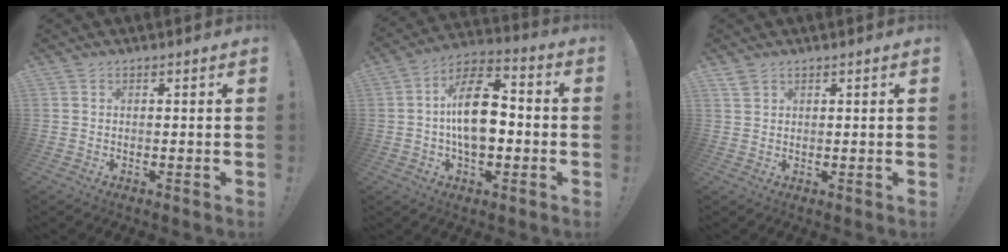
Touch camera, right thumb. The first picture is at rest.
{"total": 16.6, "force": [-1.1, 9.7, 13.5], "torque": [-0.229, 0.019, -0.025]}
{"total": 2.0, "force": [1.5, 1.0, 0.9], "torque": [-0.016, -0.004, 0.028]}